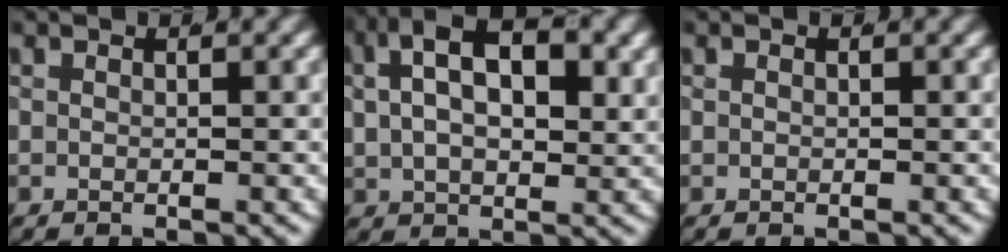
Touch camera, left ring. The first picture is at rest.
{"total": 8.0, "force": [2.2, 4.9, 5.9], "torque": [-0.091, 0.012, 0.024]}
{"total": 0.0}